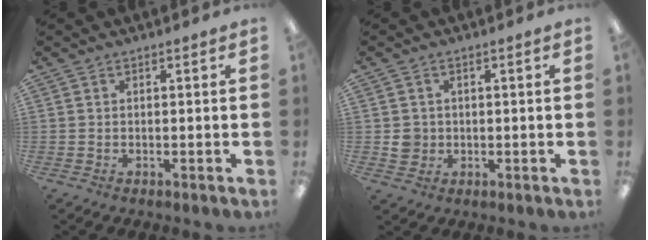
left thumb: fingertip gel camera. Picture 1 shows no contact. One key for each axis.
{"total": 3.3, "fx": 0.1, "fy": 3.1, "fz": 0.9, "tx": -0.011, "ty": 0.001, "tz": 0.000}